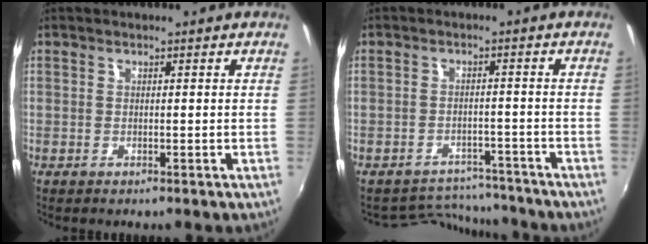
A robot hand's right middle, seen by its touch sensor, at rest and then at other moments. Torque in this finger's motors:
{"motor_torque": [-0.51, -0.57, -0.04, -0.07]}